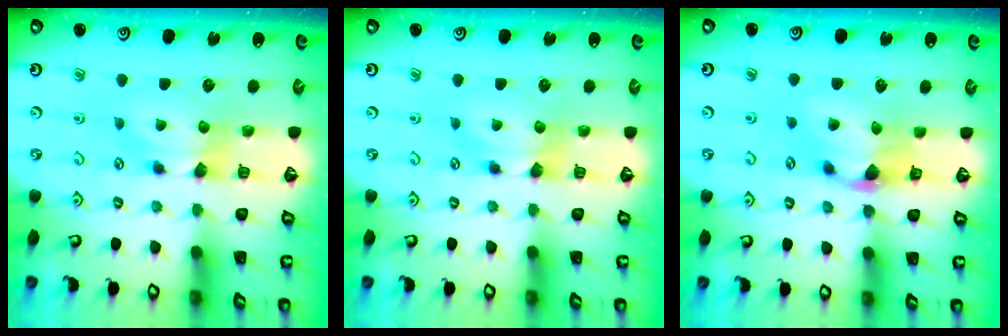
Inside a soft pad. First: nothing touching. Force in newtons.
{"total": 0.0}
{"total": 2.8, "press": 2.2, "slide": 1.7}